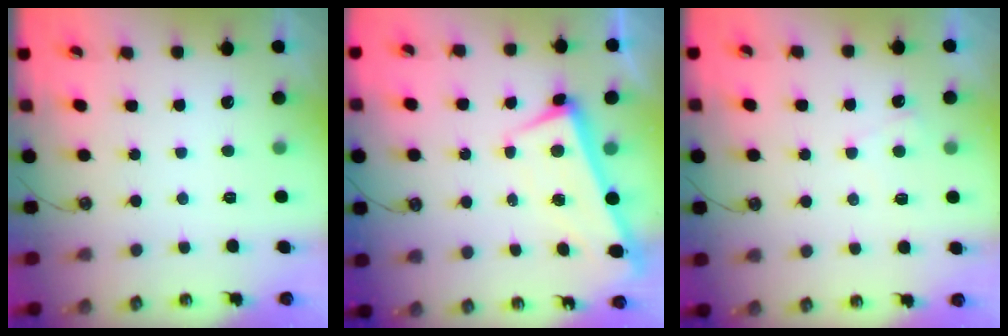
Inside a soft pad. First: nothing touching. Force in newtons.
{"total": 1.6, "press": 0.6, "slide": 1.5}
{"total": 5.4, "press": 5.4, "slide": 0.3}